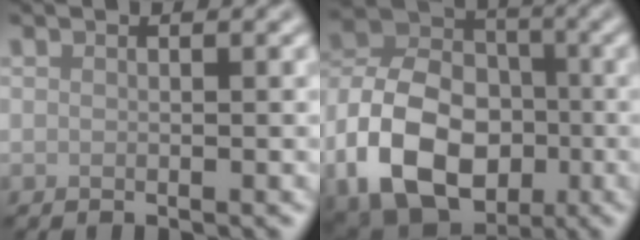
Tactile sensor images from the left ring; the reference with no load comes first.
{"total": 11.8, "force": [-4.1, 8.2, 7.4], "torque": [-0.148, 0.002, -0.088]}